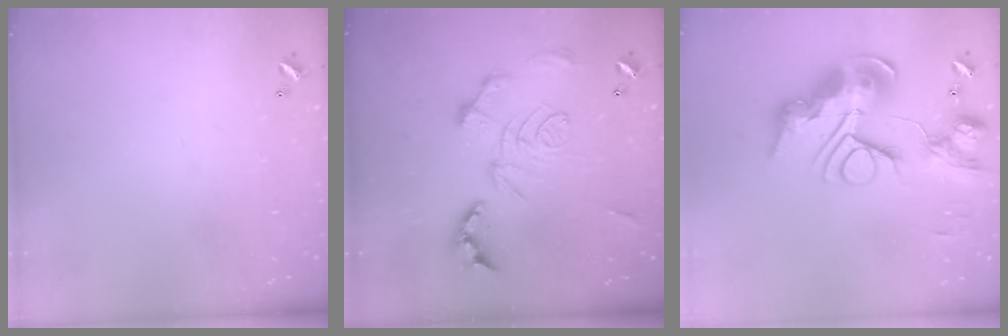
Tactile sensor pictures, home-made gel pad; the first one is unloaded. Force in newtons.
{"total": 3.4, "press": 2.7, "slide": 2.0}
{"total": 0.9, "press": 0.9, "slide": 0.0}